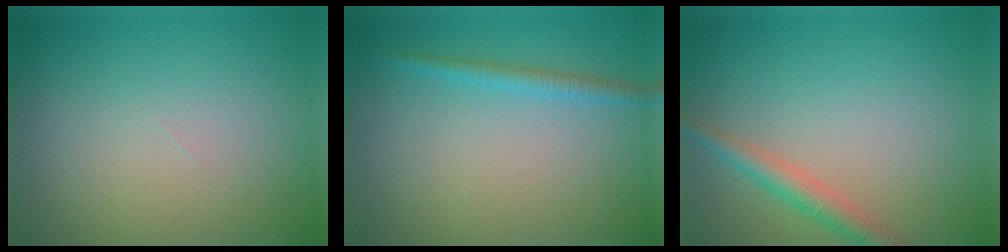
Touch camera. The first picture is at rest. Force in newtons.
{"total": 1.5, "press": 1.5, "slide": 0.1}
{"total": 2.5, "press": 2.5, "slide": 0.0}